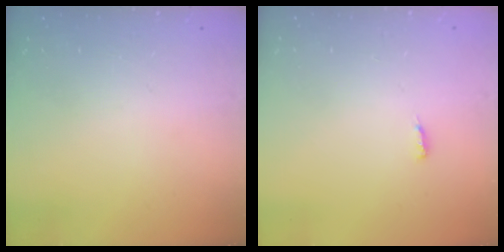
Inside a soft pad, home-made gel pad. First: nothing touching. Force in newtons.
{"total": 4.3, "press": 4.1, "slide": 1.3}